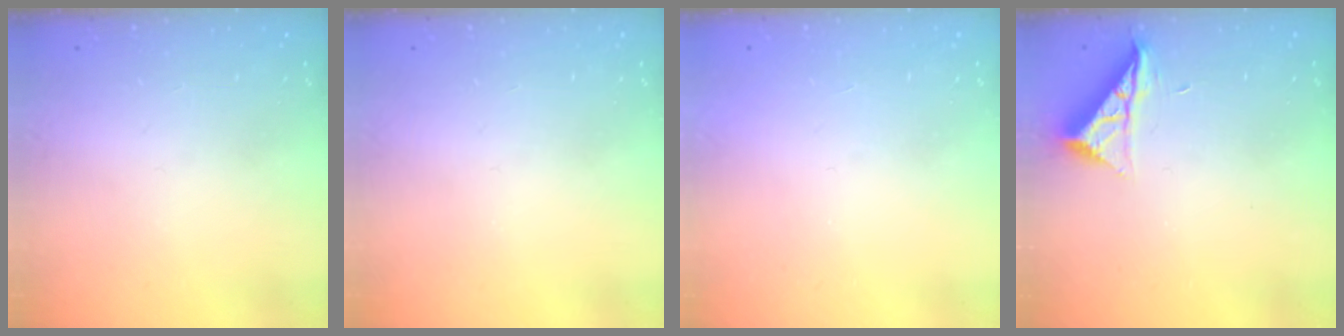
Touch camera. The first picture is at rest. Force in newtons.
{"total": 0.0}
{"total": 1.6, "press": 1.6, "slide": 0.1}
{"total": 6.6, "press": 6.6, "slide": 0.3}